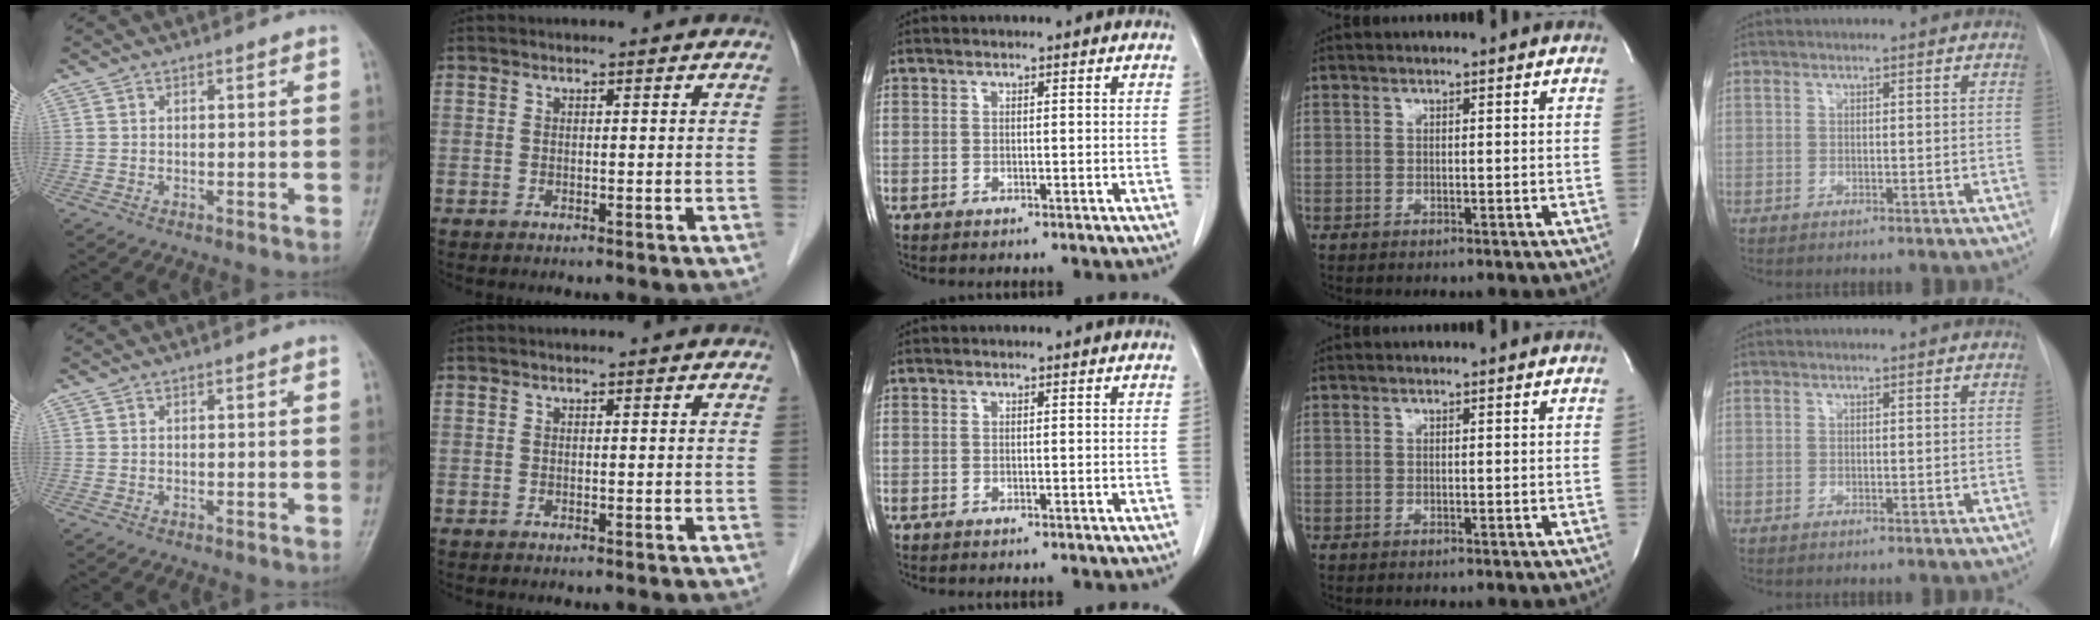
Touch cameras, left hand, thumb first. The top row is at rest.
{}